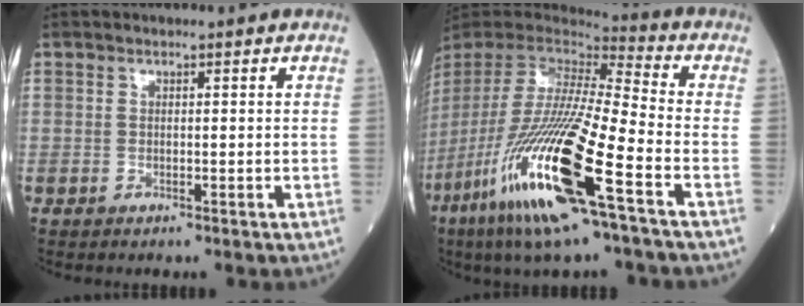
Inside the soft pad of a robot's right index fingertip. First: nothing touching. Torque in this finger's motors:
{"motor_torque": [1.94, -0.20, 1.05, 0.21]}